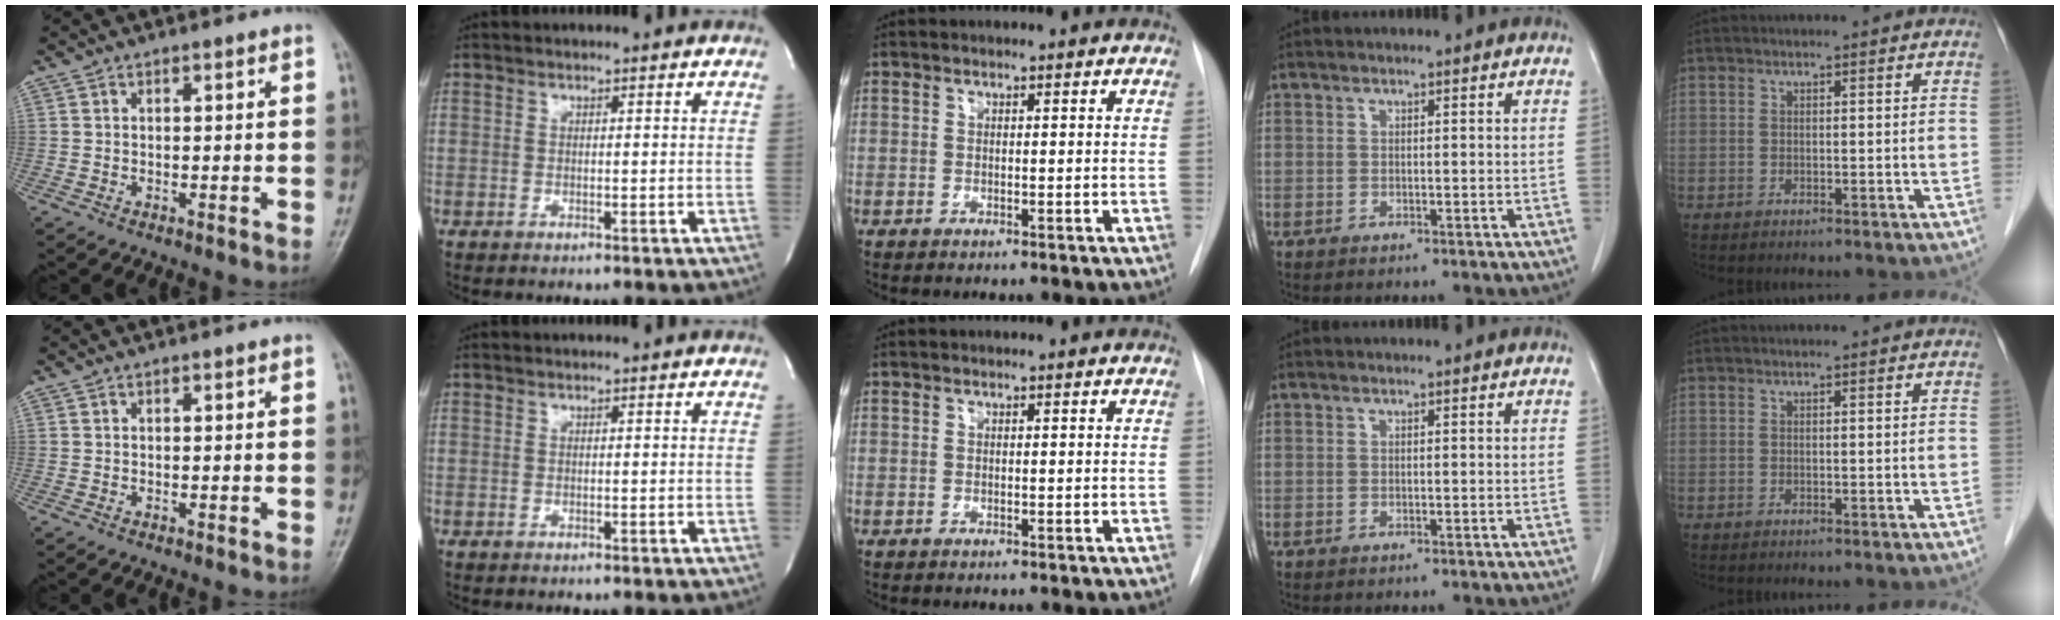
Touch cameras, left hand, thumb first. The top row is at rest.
{}